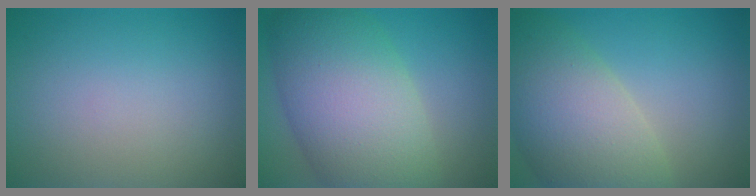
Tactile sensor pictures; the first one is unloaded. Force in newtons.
{"total": 12.1, "press": 12.1, "slide": 0.5}
{"total": 9.6, "press": 9.5, "slide": 0.7}